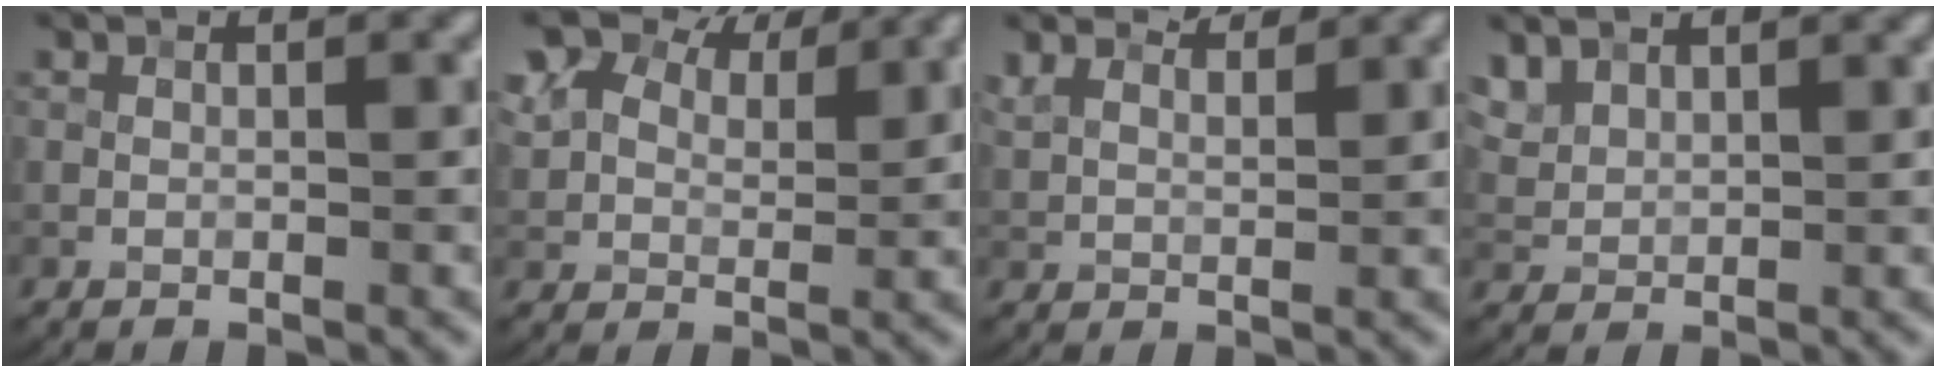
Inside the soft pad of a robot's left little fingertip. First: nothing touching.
{"total": 9.4, "force": [6.5, 5.3, 4.4], "torque": [-0.114, 0.022, 0.101]}
{"total": 3.9, "force": [3.6, 0.9, 1.2], "torque": [-0.044, 0.008, 0.059]}
{"total": 4.1, "force": [2.9, 2.3, 1.7], "torque": [-0.057, 0.001, 0.069]}